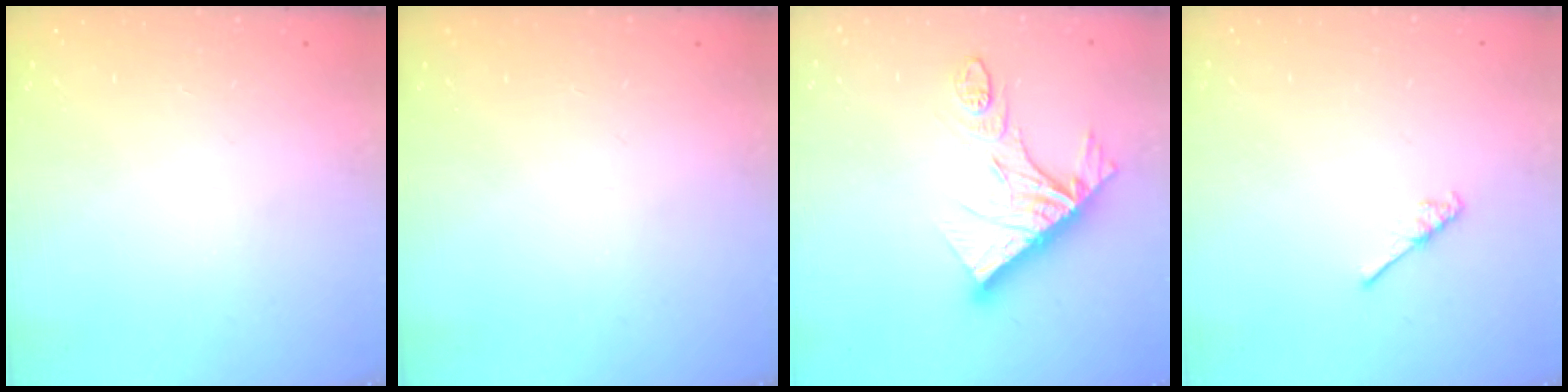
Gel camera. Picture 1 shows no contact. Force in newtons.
{"total": 0.0}
{"total": 18.3, "press": 18.2, "slide": 1.8}
{"total": 2.6, "press": 2.6, "slide": 0.3}